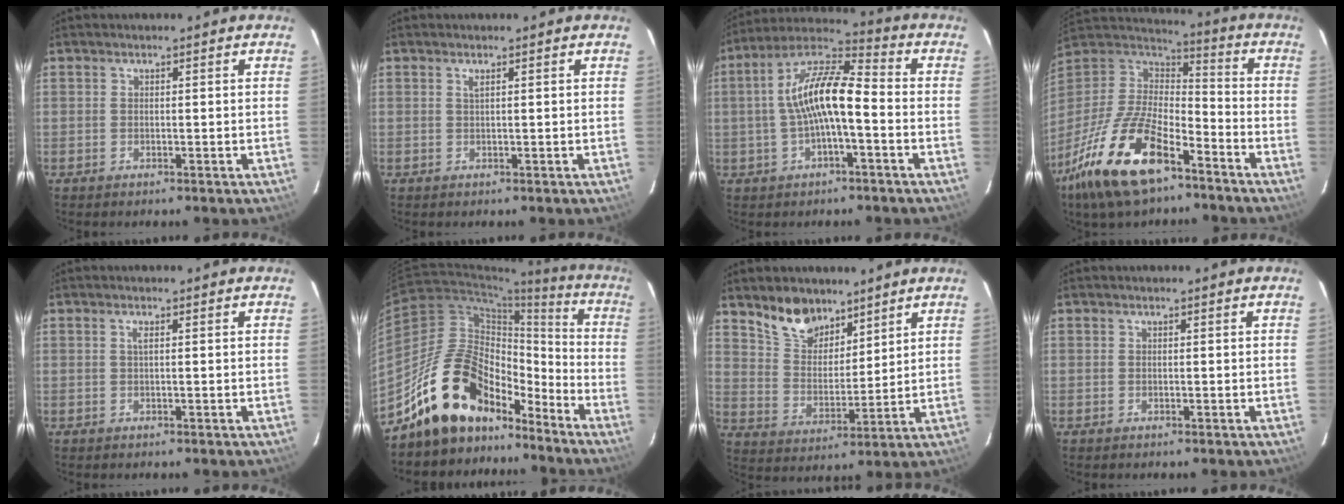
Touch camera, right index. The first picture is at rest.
{"total": 0.6, "force": [0.5, -0.1, 0.4], "torque": [-0.007, 0.003, 0.008]}
{"total": 12.2, "force": [-1.6, 3.5, 11.6], "torque": [-0.220, 0.023, -0.032]}
{"total": 22.9, "force": [-13.8, 9.2, 15.8], "torque": [-0.332, -0.031, -0.255]}
{"total": 0.7, "force": [0.3, -0.1, 0.6], "torque": [-0.010, 0.003, 0.004]}
{"total": 19.1, "force": [-14.2, 9.8, 8.0], "torque": [-0.145, 0.036, -0.231]}
{"total": 10.0, "force": [7.6, 5.2, 3.8], "torque": [-0.072, 0.011, 0.148]}
{"total": 0.0}